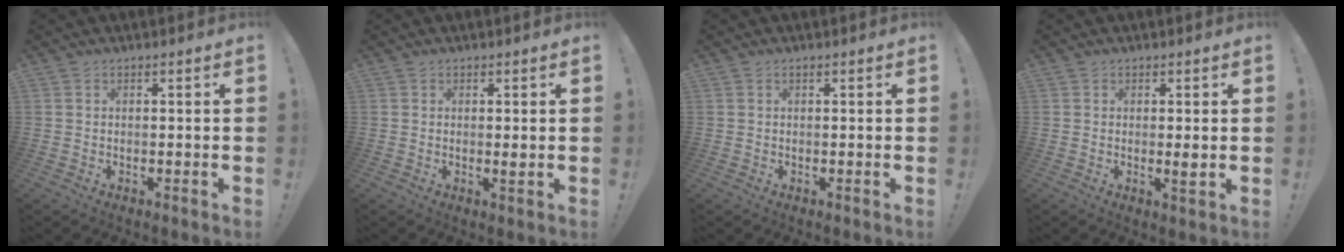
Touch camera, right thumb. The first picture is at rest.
{"total": 1.4, "force": [0.3, 0.2, 1.3], "torque": [-0.007, -0.007, 0.001]}
{"total": 0.0}
{"total": 2.5, "force": [0.4, 0.3, 2.5], "torque": [-0.026, -0.010, 0.003]}